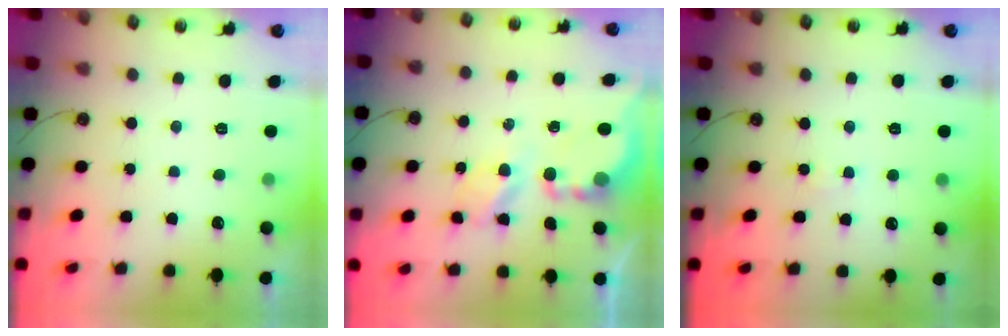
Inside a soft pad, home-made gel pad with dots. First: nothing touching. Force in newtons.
{"total": 6.8, "press": 6.7, "slide": 0.5}
{"total": 1.7, "press": 1.7, "slide": 0.2}